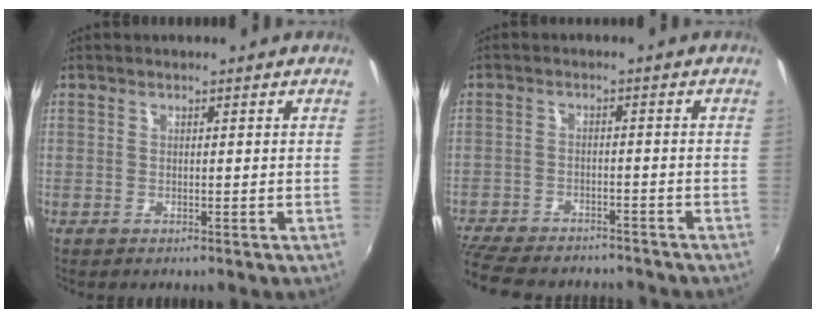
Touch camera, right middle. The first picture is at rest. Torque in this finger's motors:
{"motor_torque": [1.13, -1.01, 0.54, 0.18]}